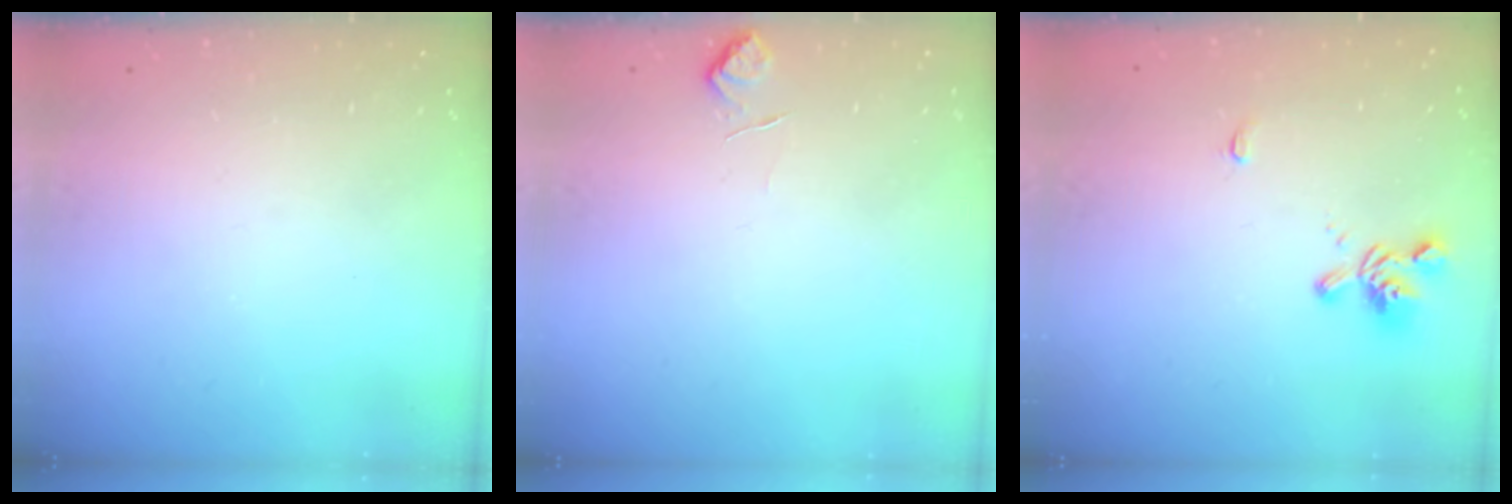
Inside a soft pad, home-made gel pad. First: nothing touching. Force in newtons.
{"total": 1.7, "press": 1.3, "slide": 1.0}
{"total": 1.2, "press": 0.7, "slide": 1.0}